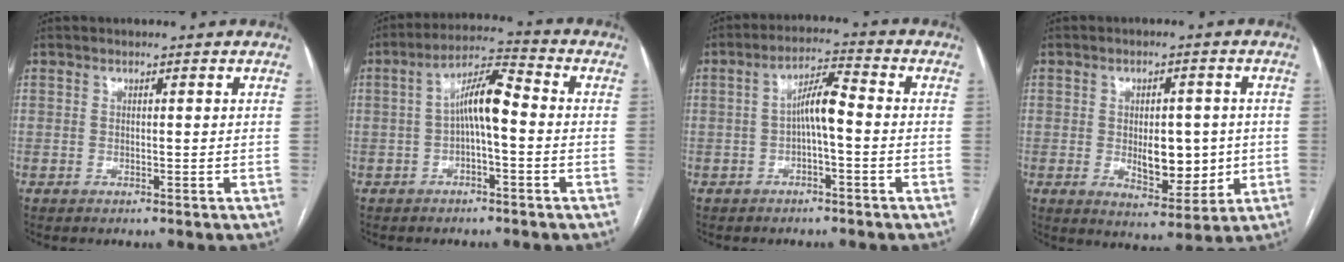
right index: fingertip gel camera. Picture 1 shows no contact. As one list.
[{"total": 7.4, "force": [-0.4, 1.7, 7.2], "torque": [-0.130, 0.030, -0.010]}, {"total": 5.4, "force": [-0.7, 1.0, 5.3], "torque": [-0.093, 0.021, -0.013]}, {"total": 8.2, "force": [-0.7, 3.9, 7.2], "torque": [-0.101, -0.004, 0.000]}]